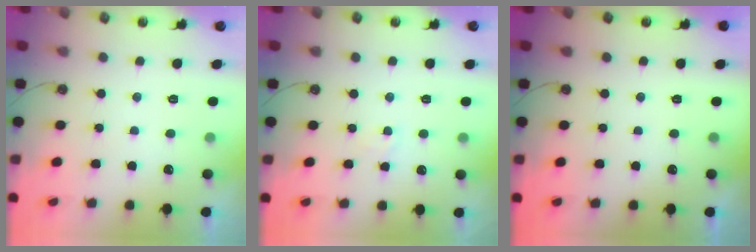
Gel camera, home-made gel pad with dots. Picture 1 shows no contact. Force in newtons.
{"total": 3.8, "press": 3.8, "slide": 0.5}
{"total": 0.0}